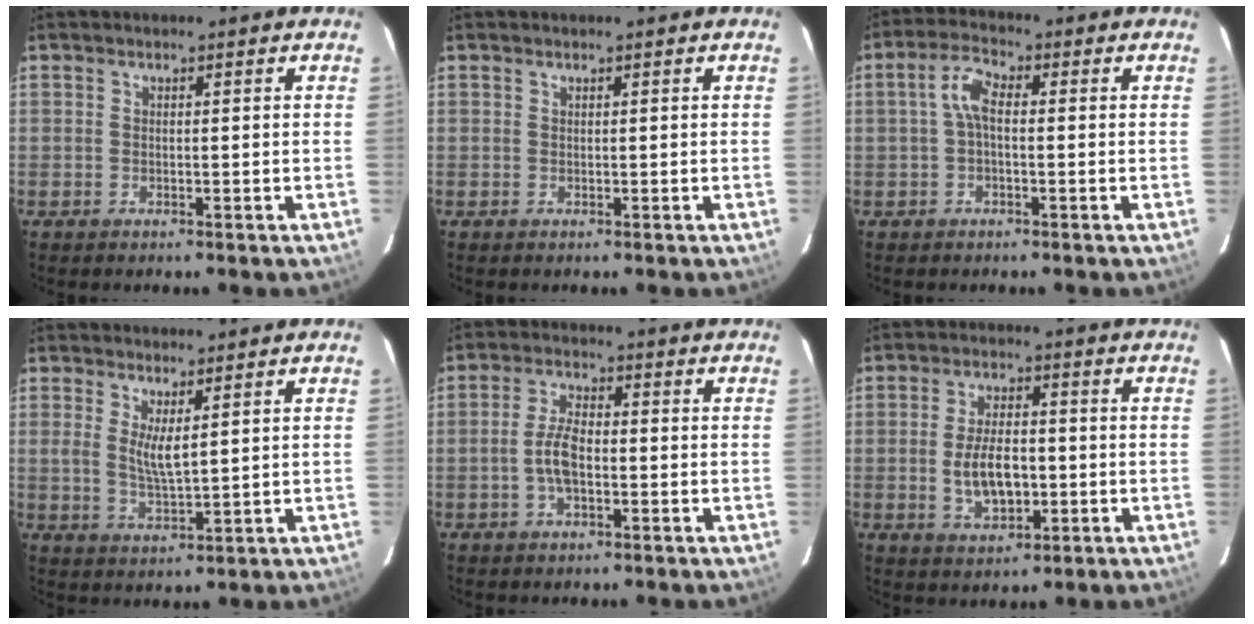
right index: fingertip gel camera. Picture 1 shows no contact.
{"total": 0.0}
{"total": 4.3, "force": [-0.1, 1.9, 3.9], "torque": [-0.082, 0.017, -0.003]}
{"total": 4.6, "force": [1.7, 1.1, 4.1], "torque": [-0.076, -0.011, 0.033]}
{"total": 5.6, "force": [-1.3, 2.6, 4.8], "torque": [-0.100, 0.008, -0.023]}
{"total": 8.5, "force": [-1.3, 4.4, 7.1], "torque": [-0.139, -0.001, -0.016]}